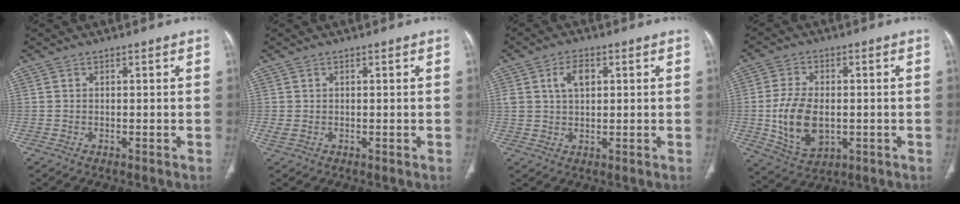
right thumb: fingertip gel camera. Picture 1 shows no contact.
{"total": 1.2, "force": [-0.1, 0.7, 0.9], "torque": [-0.028, 0.000, 0.002]}
{"total": 5.2, "force": [1.7, 3.1, 3.7], "torque": [-0.059, 0.002, 0.033]}
{"total": 11.8, "force": [-1.2, 7.2, 9.3], "torque": [-0.171, -0.005, -0.011]}